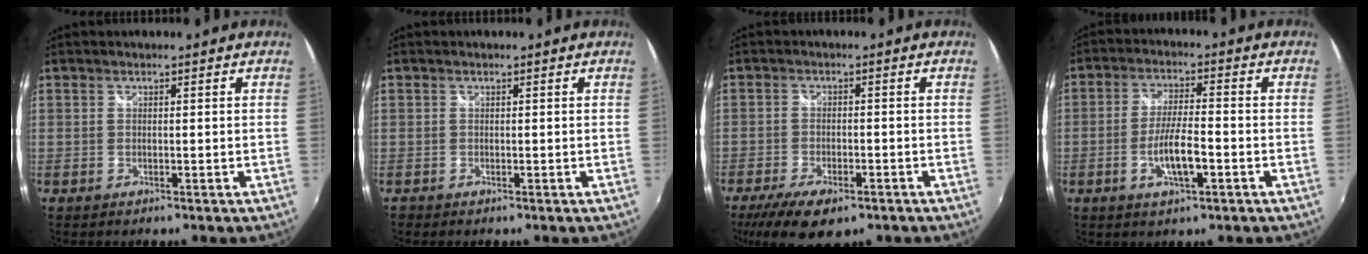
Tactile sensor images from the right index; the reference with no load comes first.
{"total": 0.9, "force": [-0.4, 0.8, 0.0], "torque": [-0.004, 0.001, -0.007]}
{"total": 10.5, "force": [-7.0, 4.1, 6.6], "torque": [-0.154, -0.032, -0.118]}
{"total": 7.3, "force": [-2.8, 1.6, 6.6], "torque": [-0.128, -0.005, -0.050]}